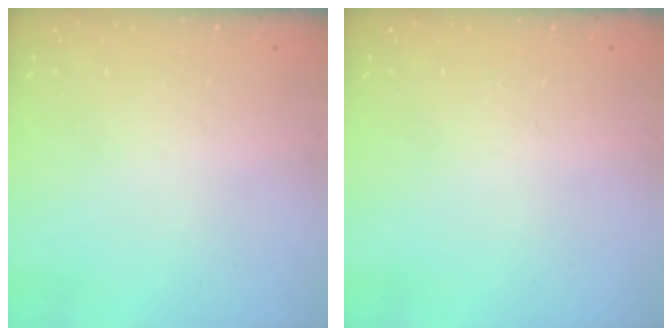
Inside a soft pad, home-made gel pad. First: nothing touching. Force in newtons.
{"total": 0.0}